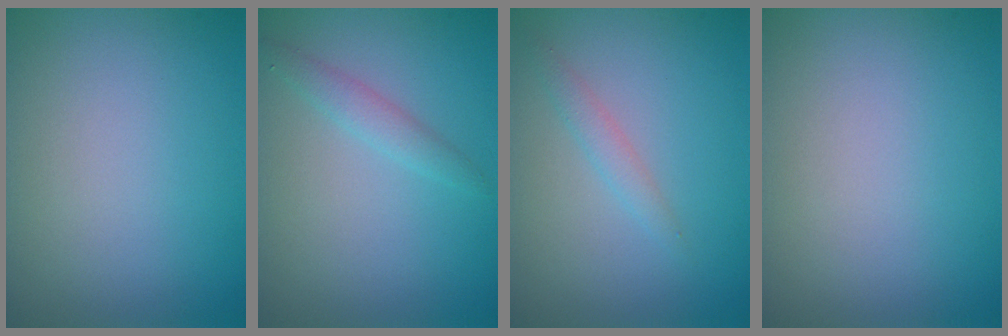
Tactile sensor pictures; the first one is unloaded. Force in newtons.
{"total": 1.6, "press": 1.6, "slide": 0.1}
{"total": 1.2, "press": 1.2, "slide": 0.0}
{"total": 0.0}